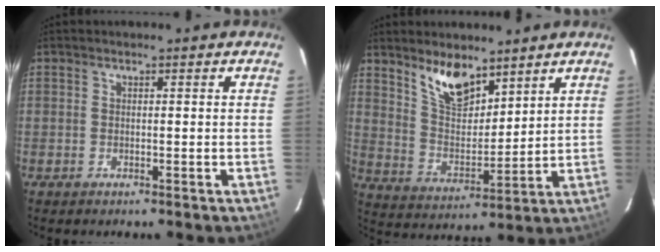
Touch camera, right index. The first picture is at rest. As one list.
[{"total": 10.1, "force": [7.4, 4.0, 5.5], "torque": [-0.099, 0.000, 0.146]}]